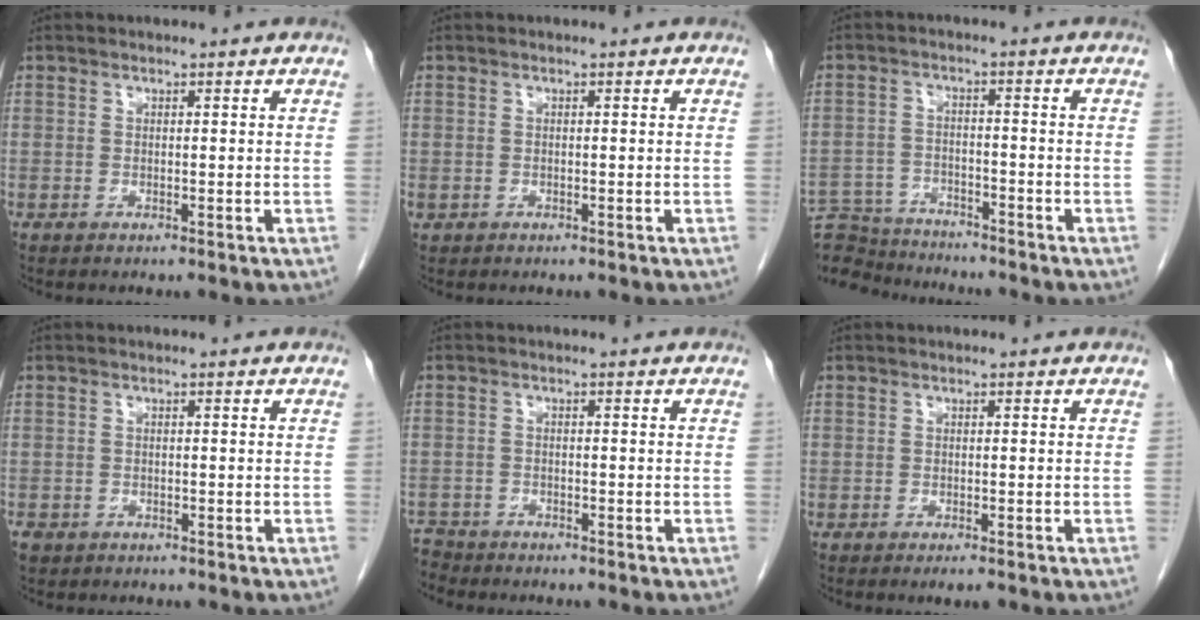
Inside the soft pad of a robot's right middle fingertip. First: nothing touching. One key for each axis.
{"total": 0.6, "fx": -0.2, "fy": 0.6, "fz": 0.2, "tx": -0.006, "ty": 0.005, "tz": 0.001}
{"total": 12.0, "fx": -11.5, "fy": 2.5, "fz": 2.3, "tx": -0.052, "ty": 0.009, "tz": -0.185}
{"total": 2.1, "fx": -1.4, "fy": 1.5, "fz": 0.5, "tx": -0.014, "ty": 0.001, "tz": -0.022}
{"total": 3.0, "fx": -2.9, "fy": 0.6, "fz": -0.6, "tx": 0.009, "ty": -0.007, "tz": -0.055}
{"total": 1.4, "fx": -1.0, "fy": 0.3, "fz": 0.9, "tx": -0.012, "ty": -0.004, "tz": -0.012}